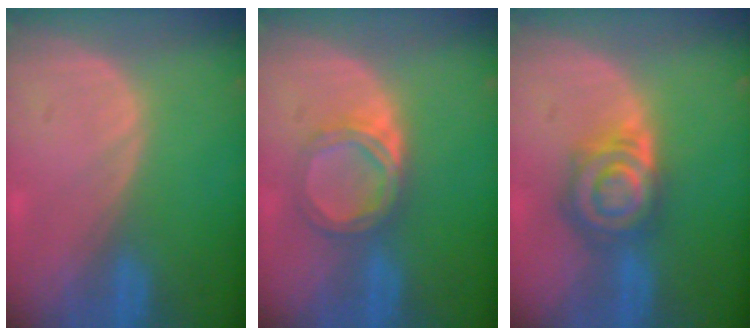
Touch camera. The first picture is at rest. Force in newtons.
{"total": 4.8, "press": 4.8, "slide": 0.5}
{"total": 7.6, "press": 6.9, "slide": 3.2}